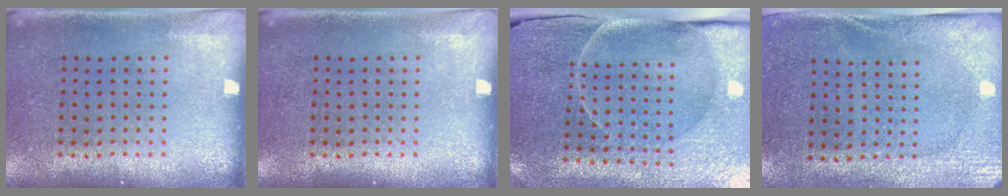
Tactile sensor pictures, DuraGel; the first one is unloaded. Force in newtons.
{"total": 0.0}
{"total": 3.8, "press": 3.7, "slide": 0.7}
{"total": 2.7, "press": 2.1, "slide": 1.7}